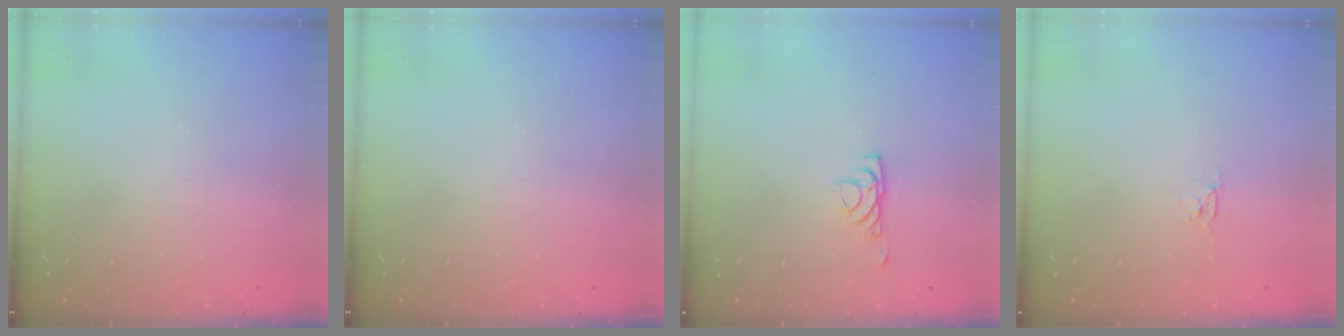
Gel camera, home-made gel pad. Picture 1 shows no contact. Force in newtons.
{"total": 0.0}
{"total": 3.9, "press": 3.9, "slide": 0.8}
{"total": 2.8, "press": 2.8, "slide": 0.4}